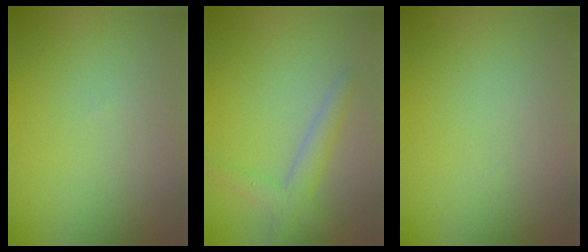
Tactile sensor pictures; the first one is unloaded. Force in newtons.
{"total": 2.7, "press": 2.7, "slide": 0.3}
{"total": 0.0}